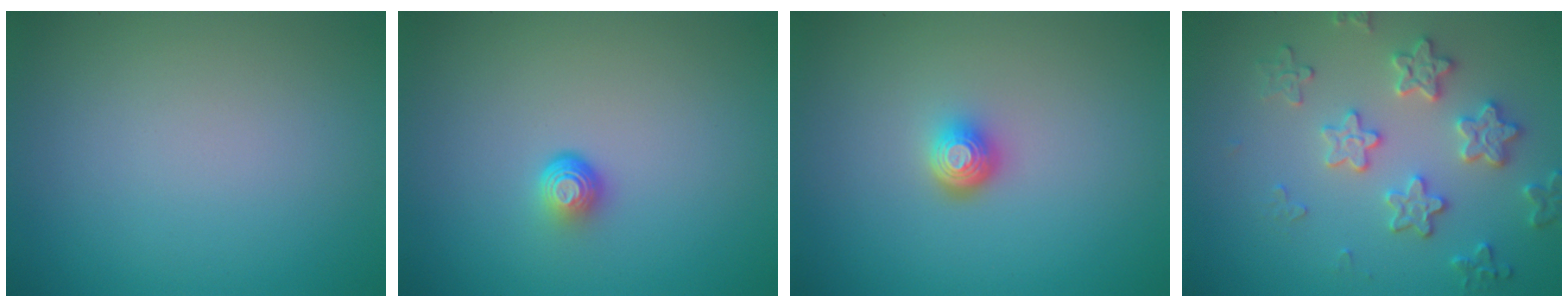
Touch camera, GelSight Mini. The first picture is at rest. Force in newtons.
{"total": 1.7, "press": 1.0, "slide": 1.4}
{"total": 2.0, "press": 1.5, "slide": 1.4}
{"total": 3.7, "press": 3.7, "slide": 0.3}